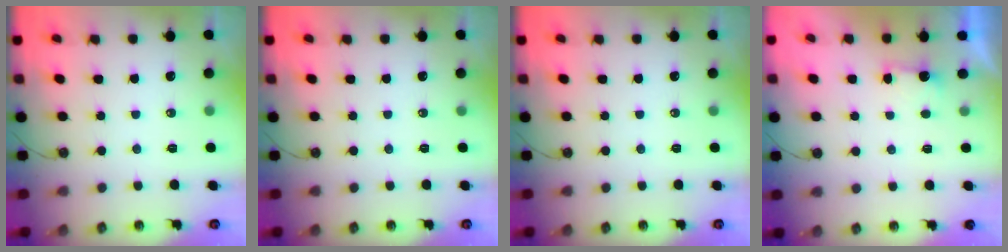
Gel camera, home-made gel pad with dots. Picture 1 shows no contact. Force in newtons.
{"total": 0.0}
{"total": 0.0}
{"total": 1.6, "press": 1.4, "slide": 0.9}